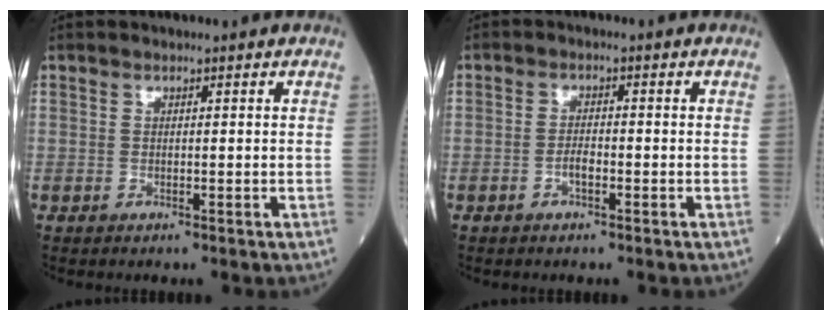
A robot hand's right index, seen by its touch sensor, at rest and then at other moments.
{"total": 1.9, "force": [-0.9, 0.6, 1.6], "torque": [-0.029, 0.003, -0.017]}